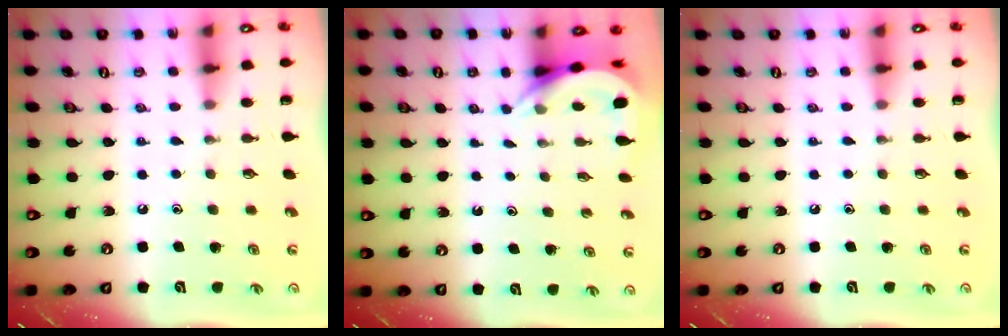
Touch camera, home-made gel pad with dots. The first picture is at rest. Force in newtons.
{"total": 4.6, "press": 4.6, "slide": 0.3}
{"total": 0.0}